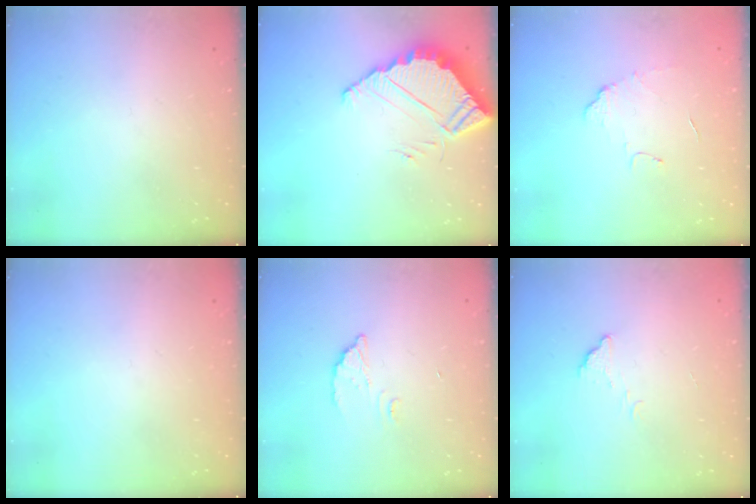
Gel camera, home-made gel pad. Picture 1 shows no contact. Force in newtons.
{"total": 5.7, "press": 5.7, "slide": 0.4}
{"total": 5.5, "press": 5.5, "slide": 0.4}
{"total": 0.0}
{"total": 2.8, "press": 2.8, "slide": 0.2}
{"total": 3.6, "press": 3.6, "slide": 0.2}